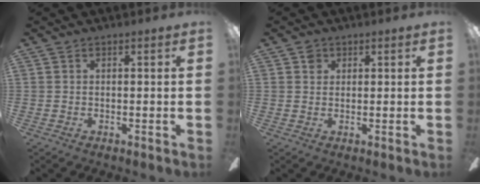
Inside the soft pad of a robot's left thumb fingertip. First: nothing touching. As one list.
[{"total": 1.9, "force": [1.0, 1.5, 0.6], "torque": [-0.006, 0.001, 0.016]}]